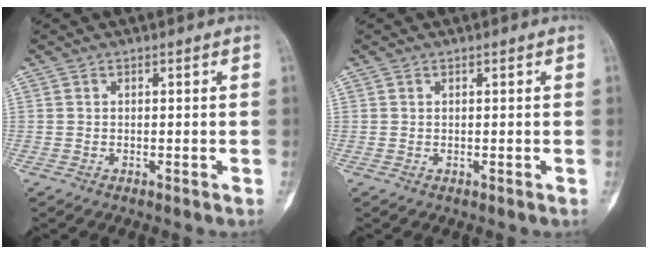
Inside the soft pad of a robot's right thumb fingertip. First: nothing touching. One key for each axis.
{"total": 0.0}